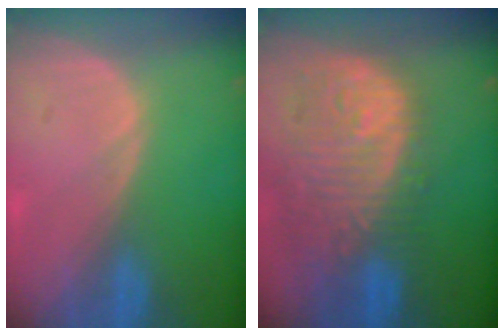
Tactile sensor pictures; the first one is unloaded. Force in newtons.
{"total": 13.3, "press": 11.2, "slide": 7.1}